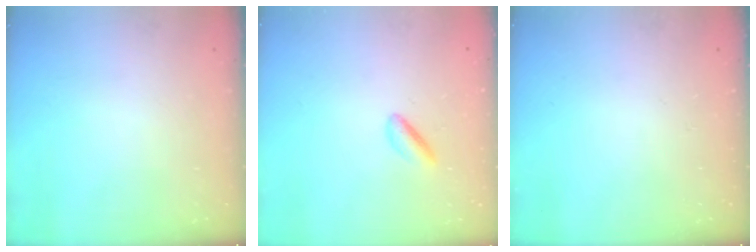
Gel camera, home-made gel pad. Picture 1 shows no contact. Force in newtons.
{"total": 2.5, "press": 2.3, "slide": 0.9}
{"total": 0.0}